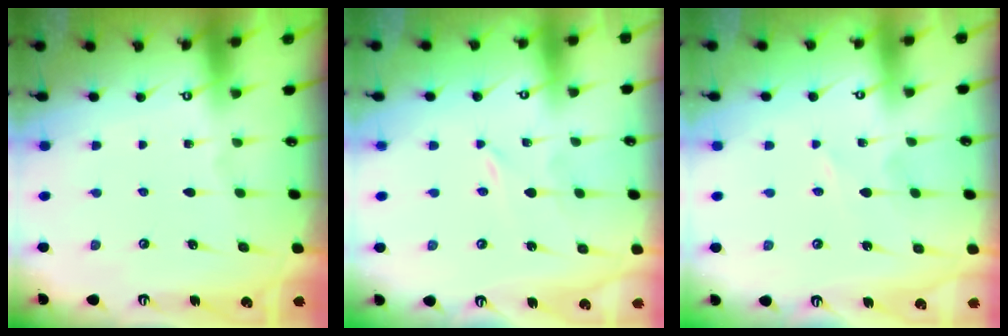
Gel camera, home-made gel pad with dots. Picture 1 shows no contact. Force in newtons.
{"total": 0.0}
{"total": 0.8, "press": 0.8, "slide": 0.2}